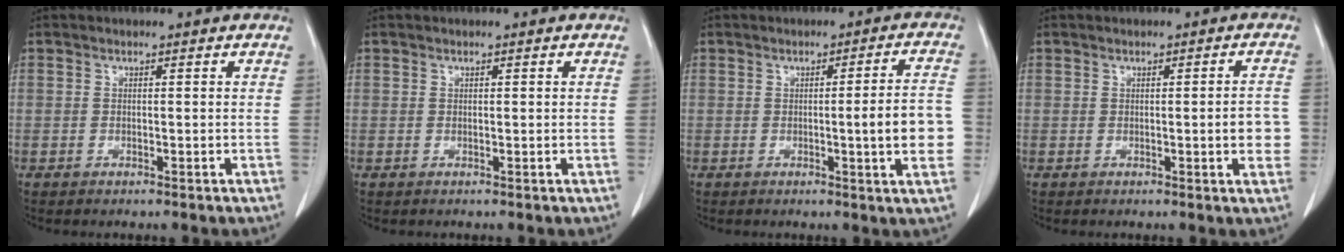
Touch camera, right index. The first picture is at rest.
{"total": 0.0}
{"total": 7.9, "force": [-1.2, 0.0, 7.8], "torque": [-0.093, 0.000, -0.019]}
{"total": 4.0, "force": [-0.6, 0.6, 3.9], "torque": [-0.045, 0.000, -0.008]}